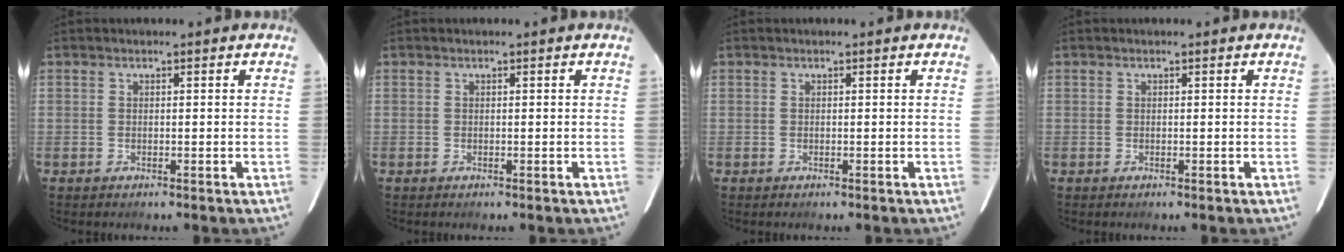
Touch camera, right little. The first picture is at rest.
{"total": 0.0}
{"total": 0.0}
{"total": 0.0}